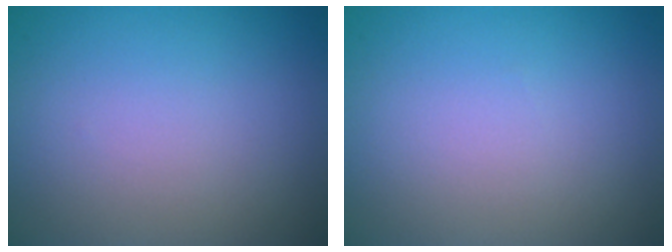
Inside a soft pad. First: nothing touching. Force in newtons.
{"total": 0.0}